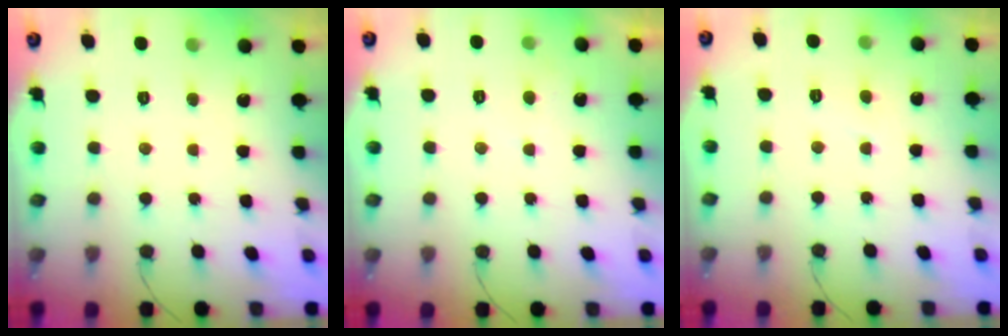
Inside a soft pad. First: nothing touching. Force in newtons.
{"total": 2.7, "press": 2.7, "slide": 0.2}
{"total": 2.6, "press": 2.6, "slide": 0.2}